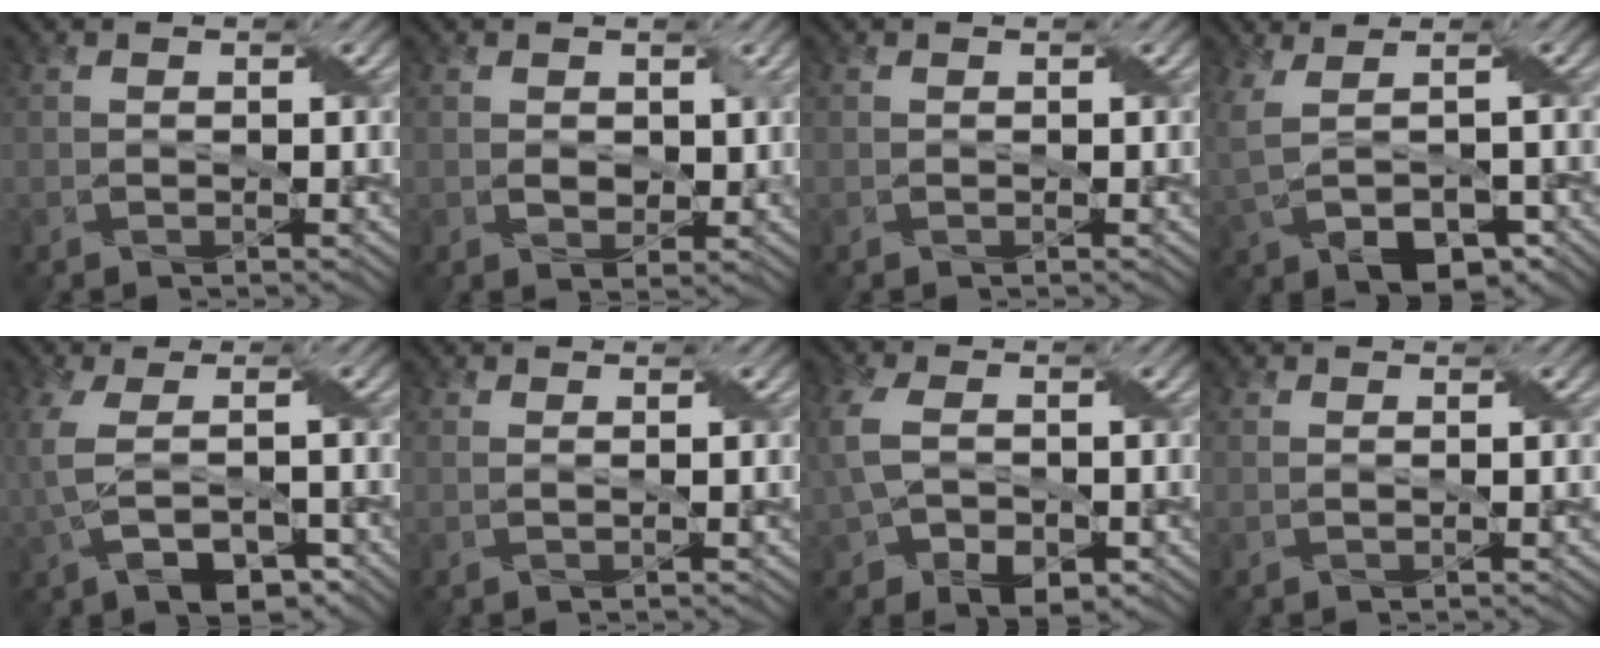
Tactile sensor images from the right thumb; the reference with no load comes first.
{"total": 2.2, "force": [0.6, 1.6, 1.4], "torque": [-0.030, -0.006, 0.015]}
{"total": 0.0}
{"total": 7.3, "force": [-0.5, 4.3, 5.9], "torque": [-0.131, -0.023, 0.016]}
{"total": 7.4, "force": [-1.4, 3.6, 6.3], "torque": [-0.152, -0.014, -0.023]}
{"total": 0.8, "force": [0.3, 0.2, 0.7], "torque": [-0.015, 0.005, -0.002]}
{"total": 7.7, "force": [-0.9, 5.2, 5.7], "torque": [-0.141, -0.016, -0.002]}
{"total": 0.6, "force": [0.3, 0.1, 0.5], "torque": [-0.010, 0.004, 0.000]}